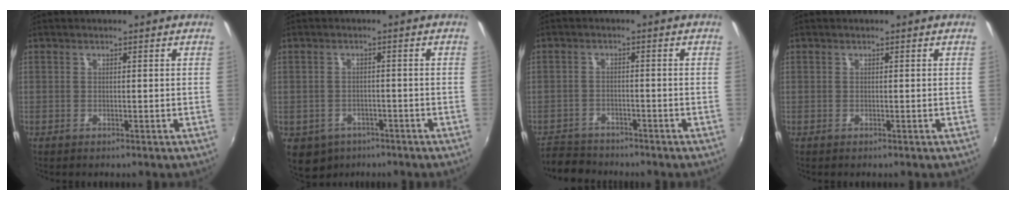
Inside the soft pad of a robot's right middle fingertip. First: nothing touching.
{"total": 7.3, "force": [-4.1, 5.5, 2.5], "torque": [-0.068, -0.014, -0.053]}
{"total": 6.0, "force": [-5.4, 2.4, 0.7], "torque": [-0.034, 0.002, -0.098]}
{"total": 0.0}